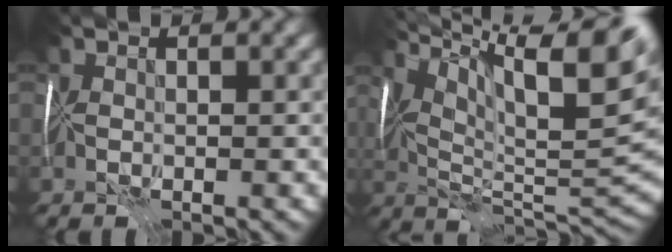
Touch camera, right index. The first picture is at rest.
{"total": 15.8, "force": [8.7, 3.8, 12.6], "torque": [-0.217, 0.017, 0.152]}